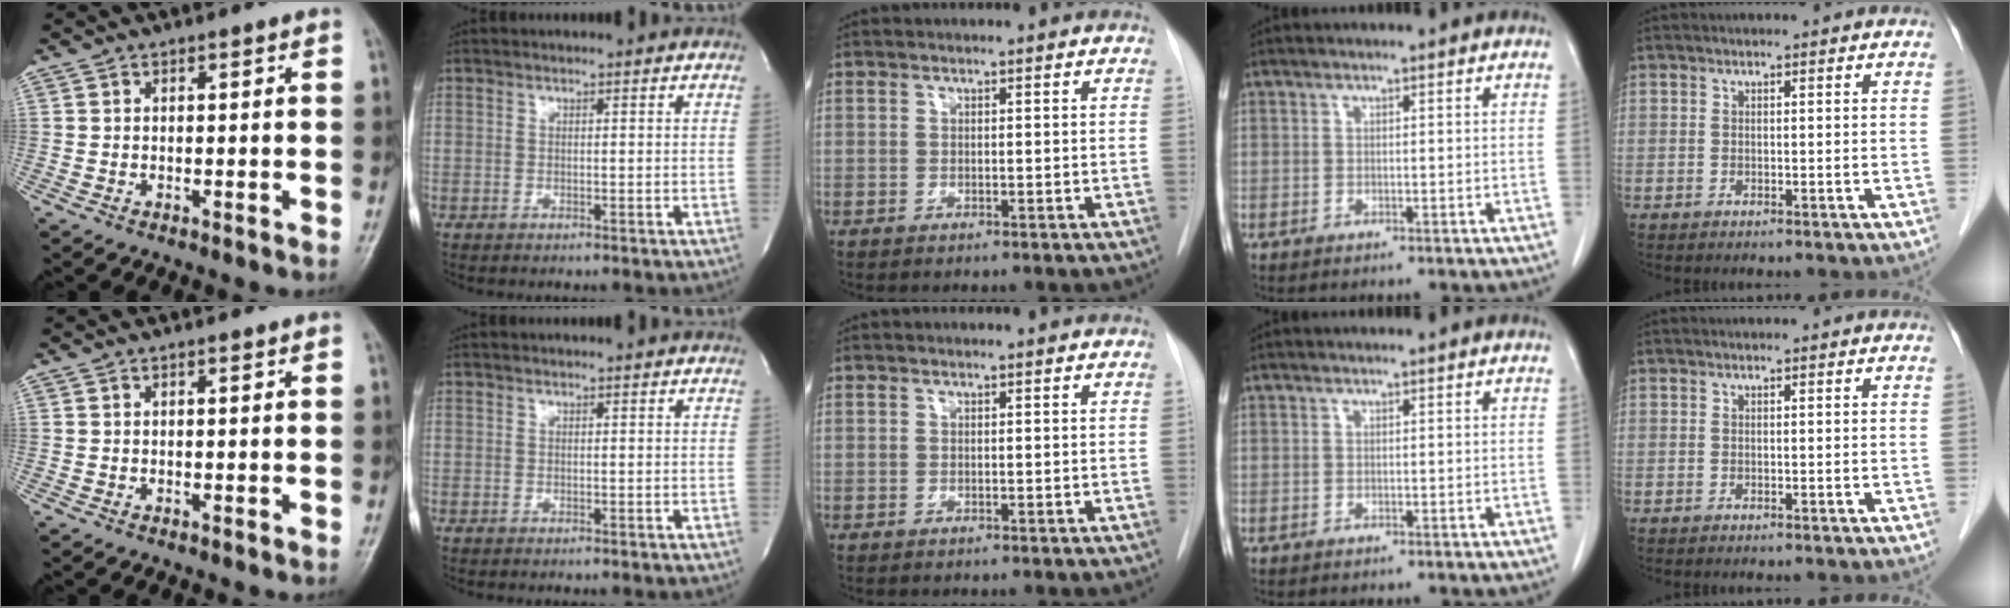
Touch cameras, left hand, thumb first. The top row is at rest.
{}